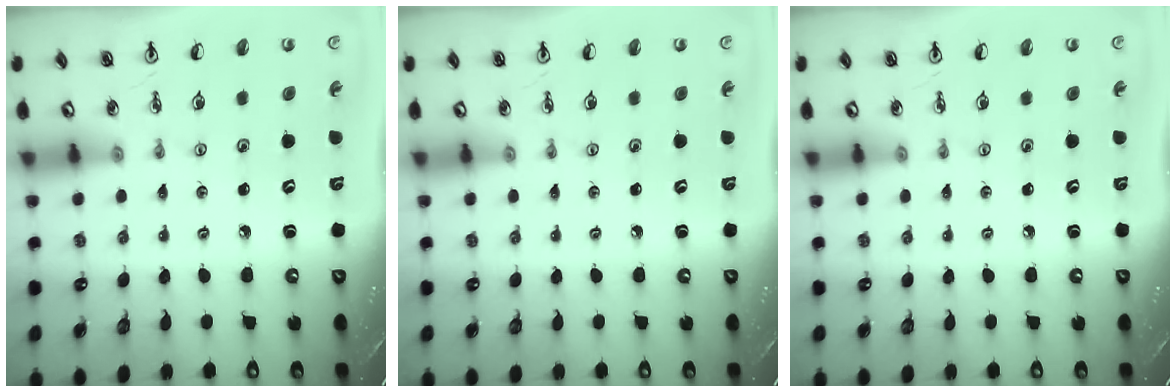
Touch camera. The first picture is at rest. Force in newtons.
{"total": 0.0}
{"total": 0.0}